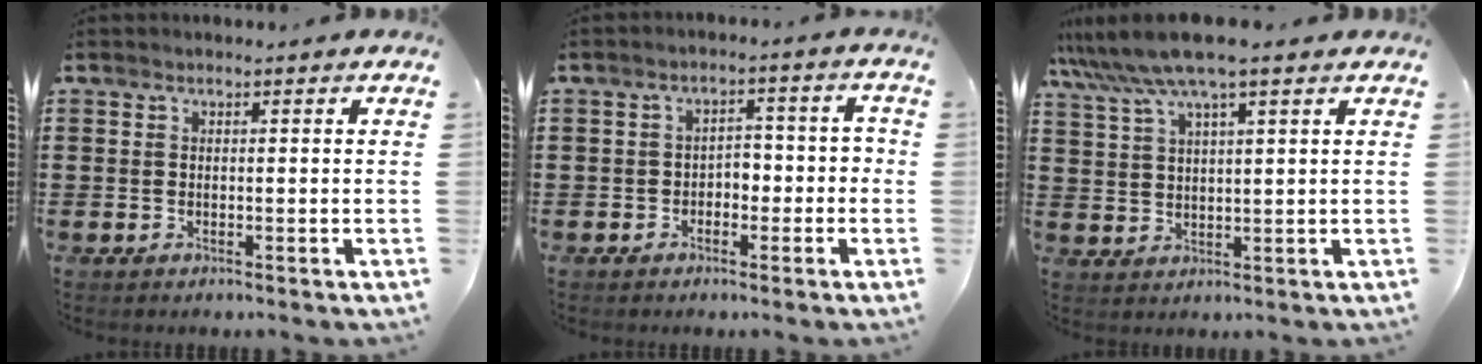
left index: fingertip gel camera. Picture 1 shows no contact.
{"total": 3.1, "force": [-1.8, 1.8, 1.6], "torque": [-0.034, 0.009, -0.041]}
{"total": 7.8, "force": [5.9, 0.5, 5.1], "torque": [-0.114, -0.013, 0.105]}